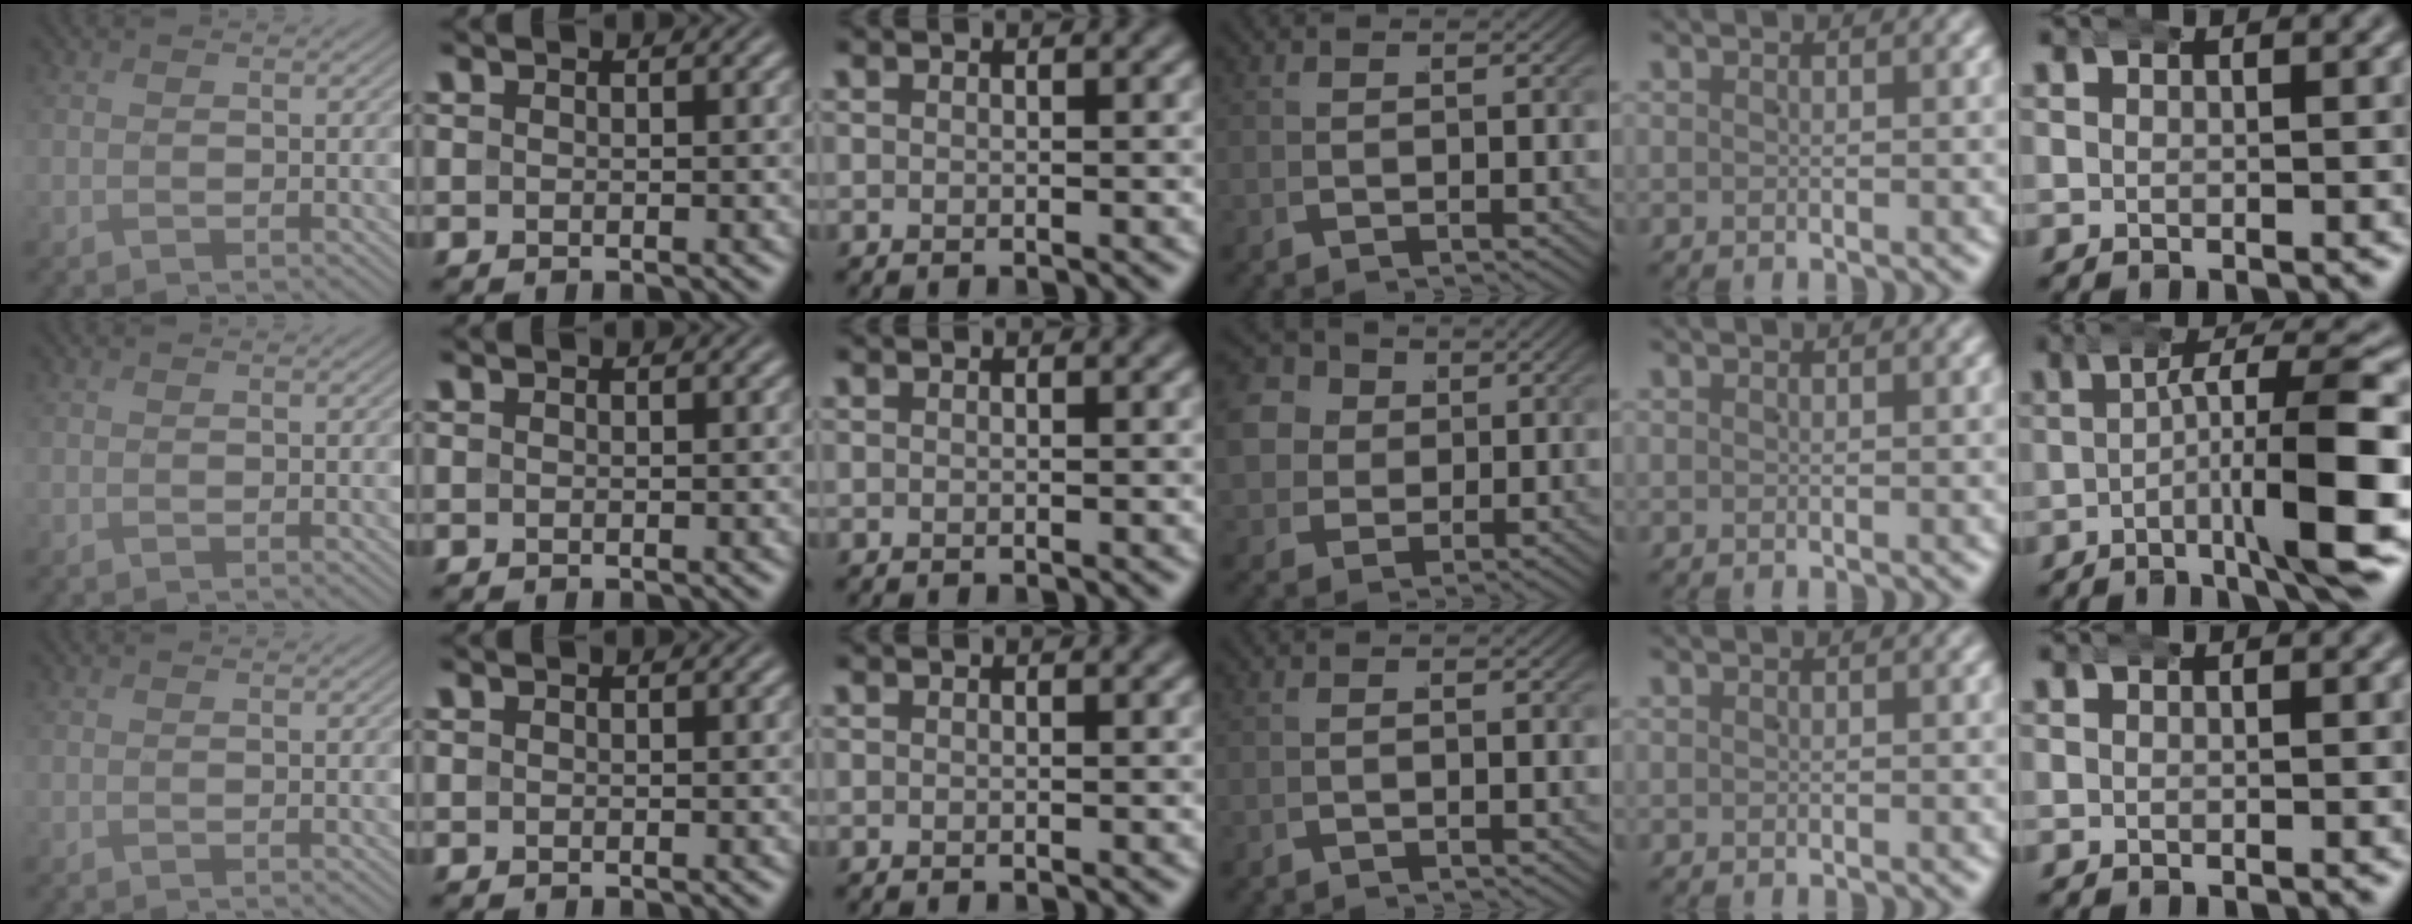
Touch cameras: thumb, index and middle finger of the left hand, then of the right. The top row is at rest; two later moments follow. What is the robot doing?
{"motion": "wrap", "object": "aluminum foil"}